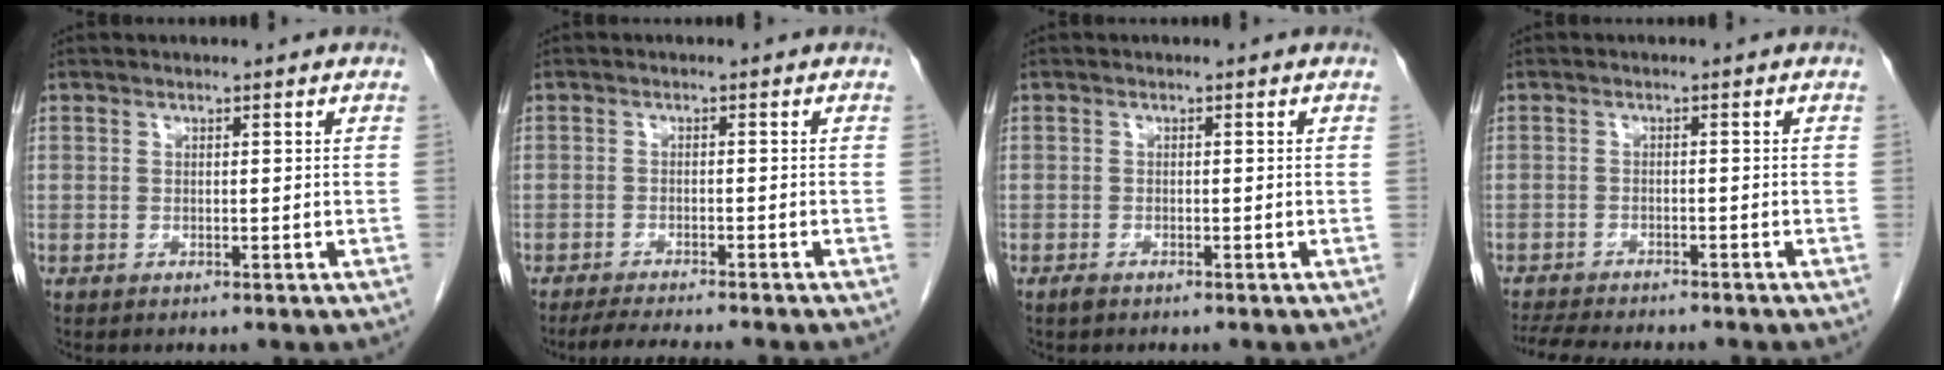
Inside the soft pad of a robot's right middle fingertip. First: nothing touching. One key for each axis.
{"total": 7.1, "fx": -6.2, "fy": -0.1, "fz": 3.3, "tx": -0.041, "ty": -0.016, "tz": -0.095}
{"total": 1.0, "fx": -0.8, "fy": 0.2, "fz": 0.6, "tx": -0.016, "ty": -0.002, "tz": -0.012}
{"total": 10.9, "fx": -9.8, "fy": 1.6, "fz": 4.6, "tx": -0.076, "ty": -0.015, "tz": -0.138}